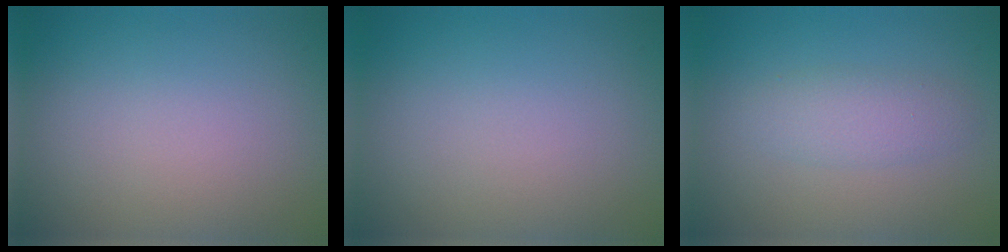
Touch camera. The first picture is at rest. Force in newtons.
{"total": 0.0}
{"total": 2.3, "press": 2.3, "slide": 0.1}